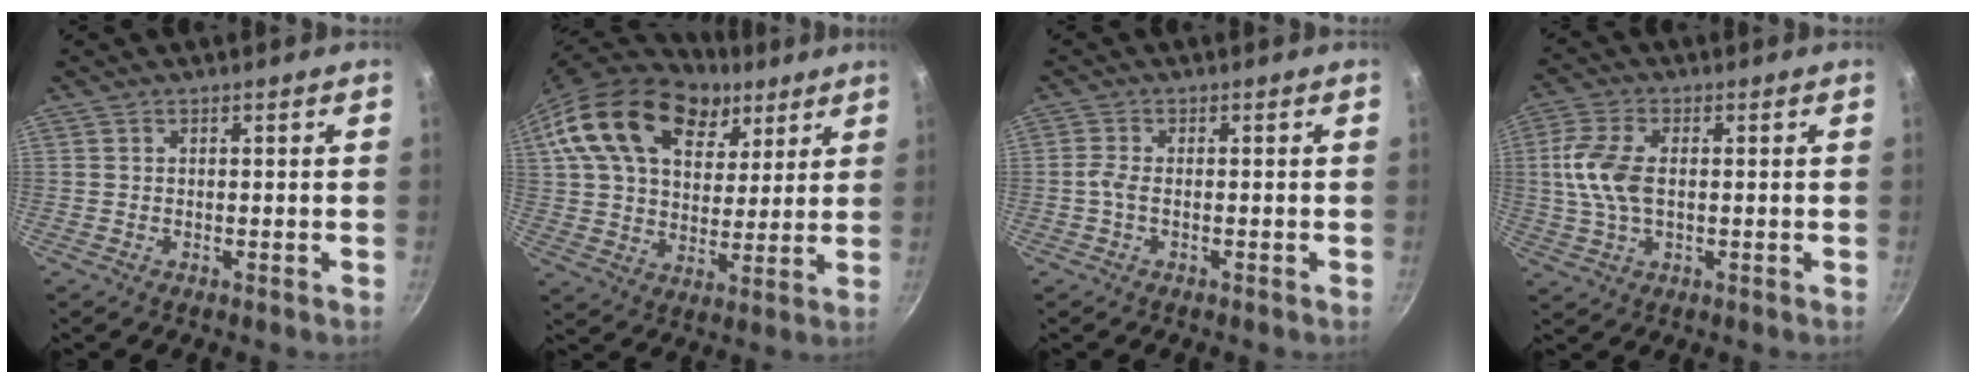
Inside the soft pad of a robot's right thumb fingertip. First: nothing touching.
{"total": 23.8, "force": [12.2, 14.8, 14.0], "torque": [-0.224, -0.018, 0.210]}
{"total": 2.0, "force": [-0.7, 0.8, 1.7], "torque": [-0.049, 0.005, -0.022]}
{"total": 9.1, "force": [0.6, 5.1, 7.6], "torque": [-0.158, 0.008, 0.006]}